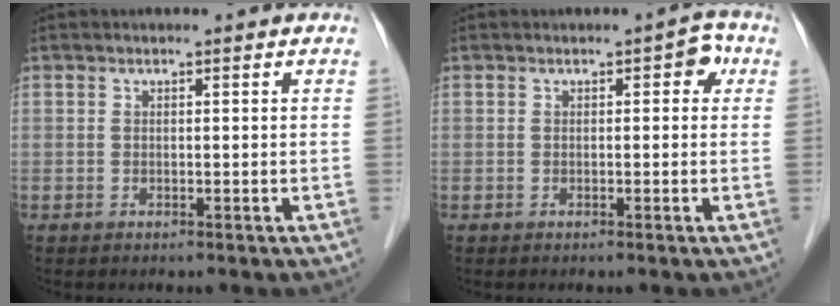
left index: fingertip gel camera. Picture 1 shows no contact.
{"total": 2.1, "force": [0.4, 1.3, 1.7], "torque": [-0.011, 0.014, -0.001]}